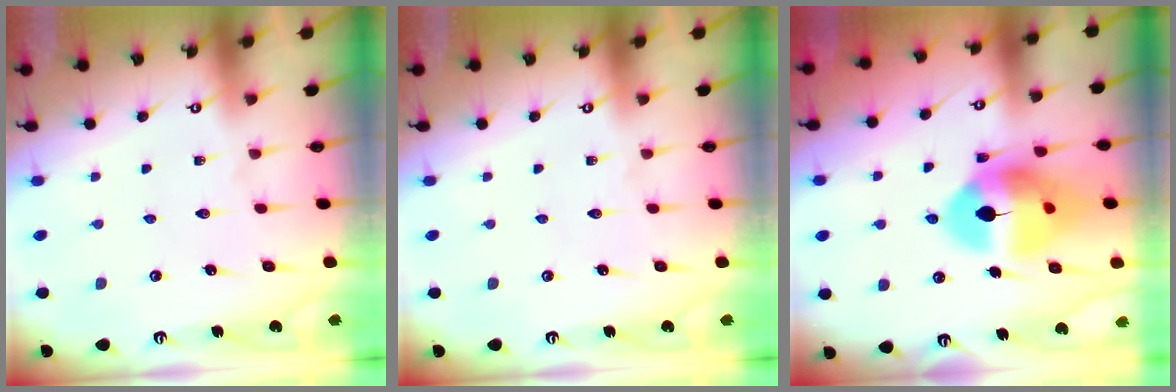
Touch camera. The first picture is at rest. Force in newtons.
{"total": 0.0}
{"total": 15.5, "press": 15.3, "slide": 2.2}